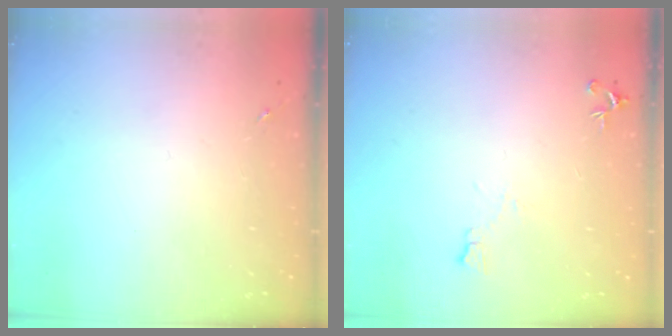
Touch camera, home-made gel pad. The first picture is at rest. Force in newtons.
{"total": 5.9, "press": 5.8, "slide": 1.0}